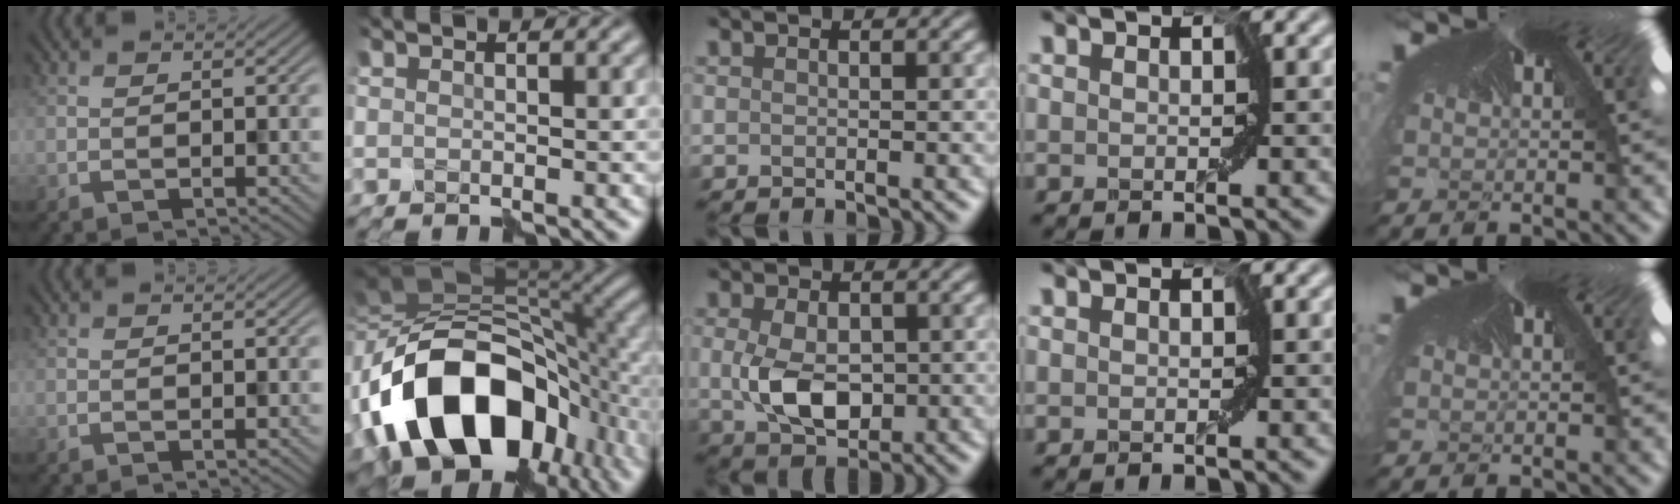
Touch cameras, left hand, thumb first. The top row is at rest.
{"index": {"total": 17.9, "force": [-5.4, 11.7, 12.4], "torque": [-0.235, -0.004, -0.096]}, "middle": {"total": 5.1, "force": [-0.3, 3.1, 4.0], "torque": [-0.091, -0.002, 0.003]}}